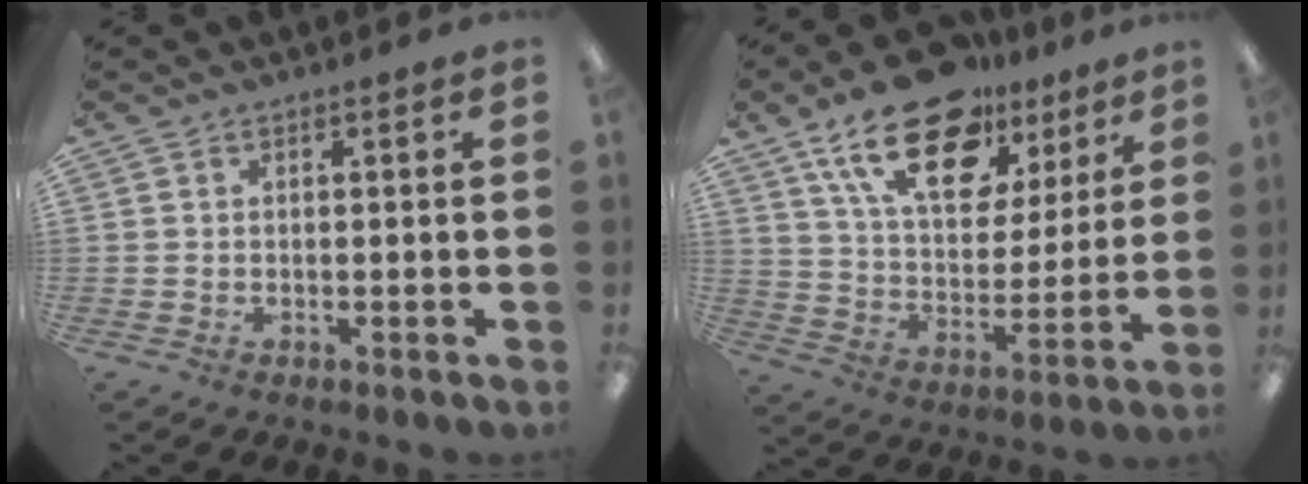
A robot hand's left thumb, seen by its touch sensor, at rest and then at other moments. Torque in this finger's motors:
{"motor_torque": [1.83, 1.54, 1.67, -1.11, 0.43]}